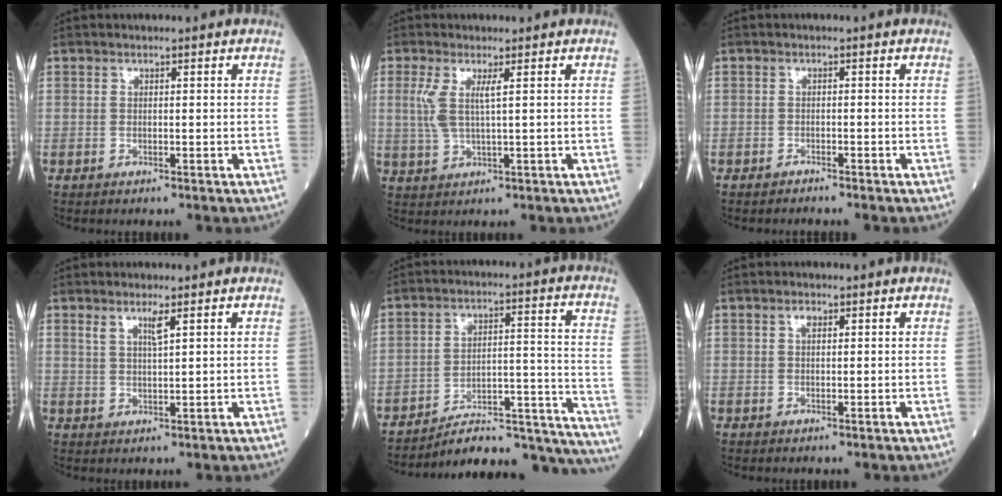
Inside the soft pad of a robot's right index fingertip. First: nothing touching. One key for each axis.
{"total": 4.1, "fx": 1.1, "fy": 0.4, "fz": 3.9, "tx": -0.096, "ty": 0.004, "tz": 0.028}
{"total": 0.9, "fx": -0.9, "fy": 0.0, "fz": 0.0, "tx": -0.003, "ty": -0.002, "tz": -0.016}
{"total": 2.6, "fx": 1.5, "fy": 0.1, "fz": 2.2, "tx": -0.047, "ty": -0.001, "tz": 0.030}
{"total": 22.5, "fx": -21.6, "fy": 1.8, "fz": 6.1, "tx": -0.020, "ty": 0.039, "tz": -0.296}
{"total": 1.1, "fx": 0.5, "fy": 0.5, "fz": 0.8, "tx": -0.017, "ty": 0.001, "tz": 0.006}